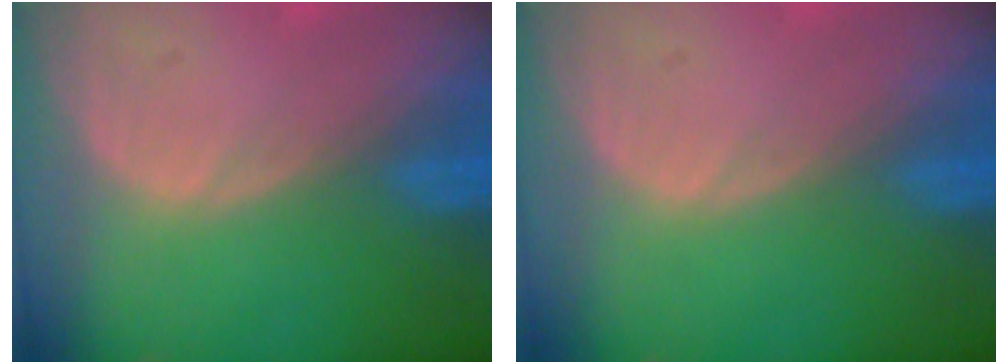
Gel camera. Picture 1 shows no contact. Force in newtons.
{"total": 0.0}